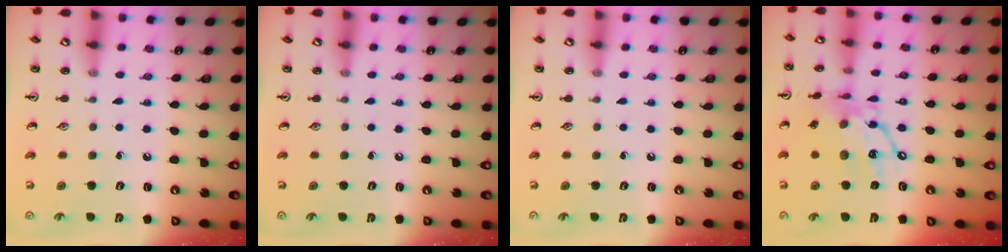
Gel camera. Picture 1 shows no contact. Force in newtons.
{"total": 0.0}
{"total": 0.0}
{"total": 14.9, "press": 14.9, "slide": 0.9}